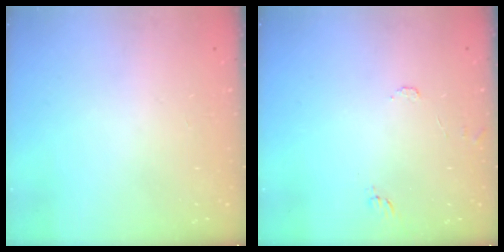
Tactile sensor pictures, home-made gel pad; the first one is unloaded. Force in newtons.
{"total": 5.6, "press": 5.6, "slide": 0.5}